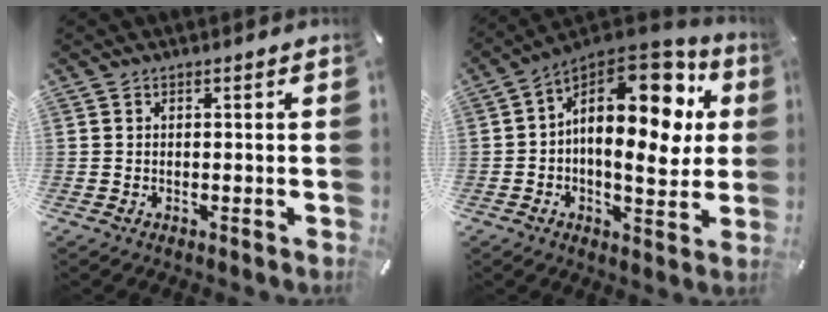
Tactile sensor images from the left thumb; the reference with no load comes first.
{"total": 19.4, "force": [5.2, 11.4, 14.8], "torque": [-0.221, -0.042, 0.085]}